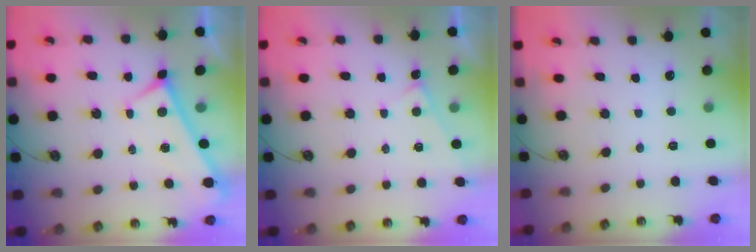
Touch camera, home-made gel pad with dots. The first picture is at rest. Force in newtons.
{"total": 5.5, "press": 5.5, "slide": 0.3}
{"total": 0.0}